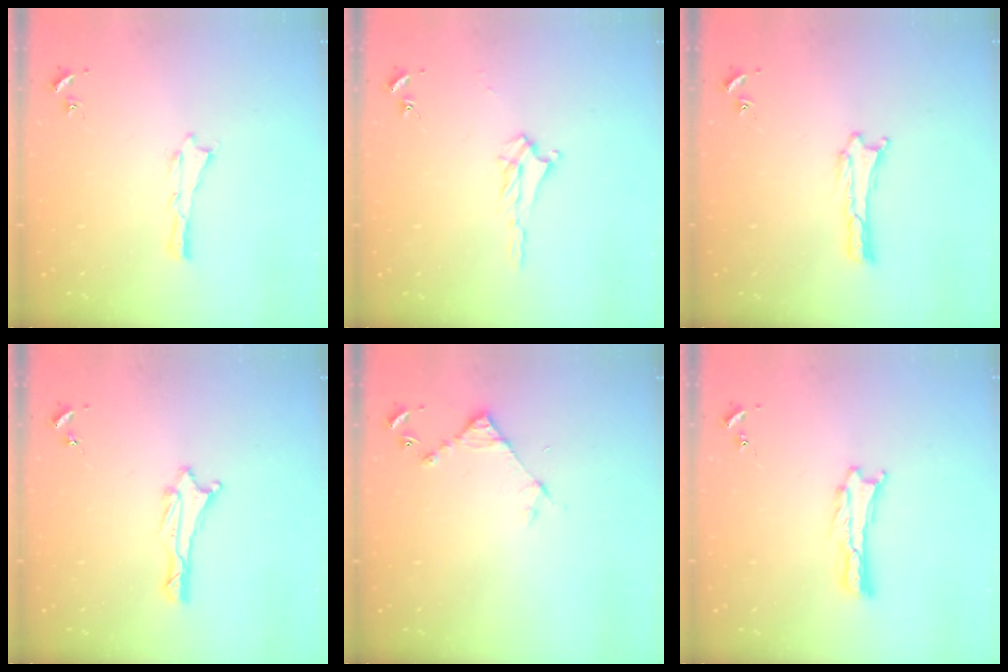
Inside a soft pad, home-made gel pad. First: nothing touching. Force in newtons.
{"total": 2.4, "press": 2.4, "slide": 0.4}
{"total": 0.0}
{"total": 1.1, "press": 1.1, "slide": 0.1}
{"total": 4.3, "press": 4.3, "slide": 0.4}
{"total": 0.7, "press": 0.7, "slide": 0.2}